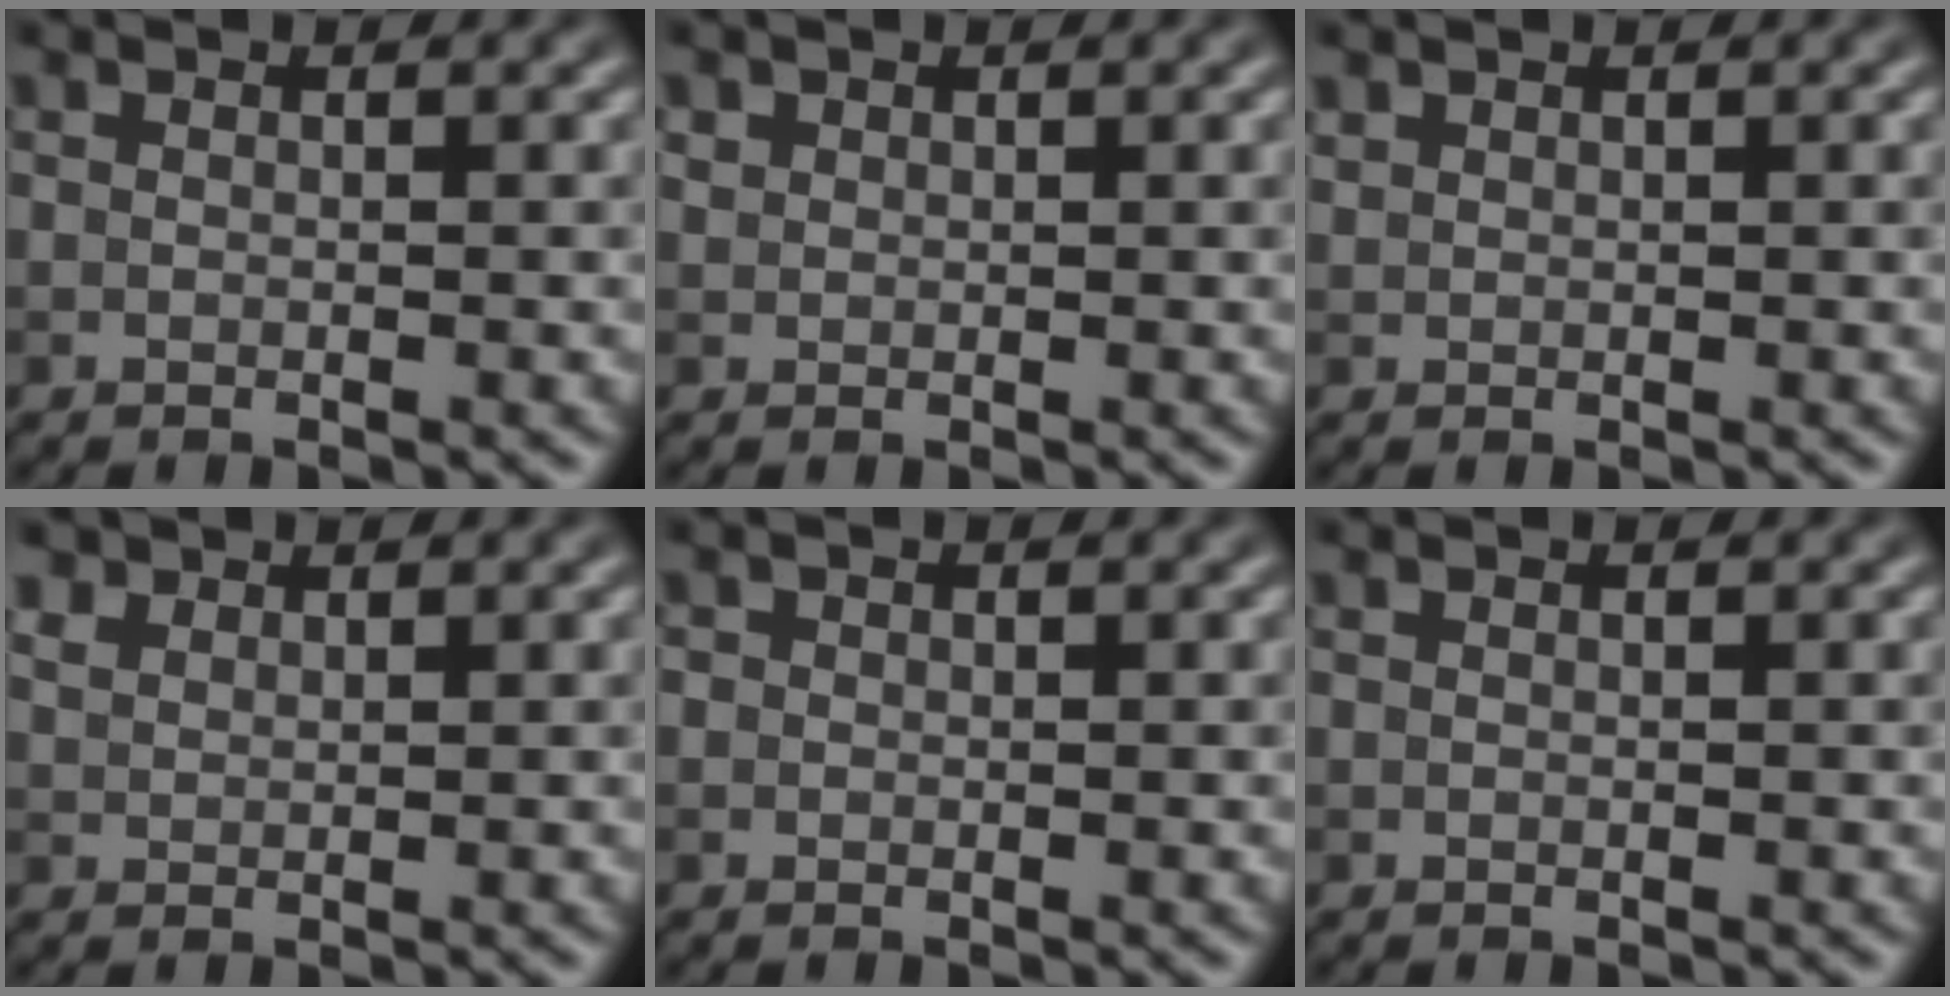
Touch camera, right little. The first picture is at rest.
{"total": 0.8, "force": [0.4, 0.7, 0.1], "torque": [0.002, -0.001, 0.009]}
{"total": 0.7, "force": [0.5, 0.4, 0.0], "torque": [0.000, -0.001, 0.015]}
{"total": 1.7, "force": [1.3, 1.0, 0.3], "torque": [-0.012, 0.002, 0.030]}
{"total": 0.5, "force": [0.1, 0.5, 0.0], "torque": [0.003, -0.004, -0.002]}
{"total": 0.0}